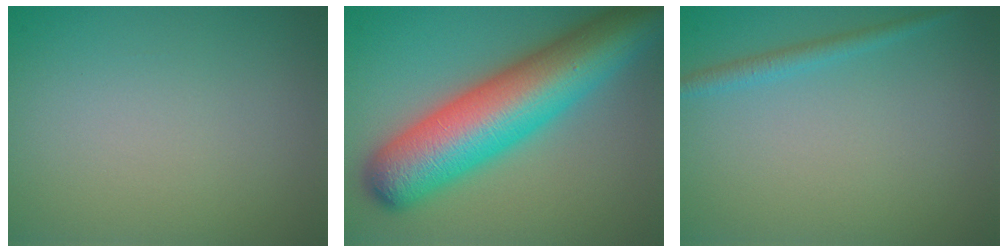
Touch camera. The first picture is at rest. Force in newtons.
{"total": 12.2, "press": 12.2, "slide": 0.4}
{"total": 1.5, "press": 1.5, "slide": 0.1}